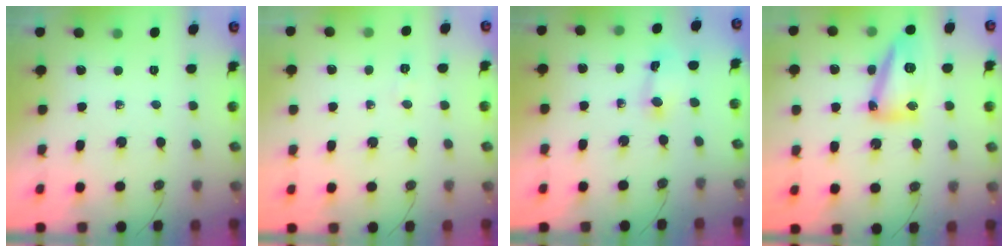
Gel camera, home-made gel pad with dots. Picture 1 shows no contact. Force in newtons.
{"total": 3.9, "press": 3.9, "slide": 0.5}
{"total": 2.0, "press": 2.0, "slide": 0.4}
{"total": 14.8, "press": 14.8, "slide": 0.9}